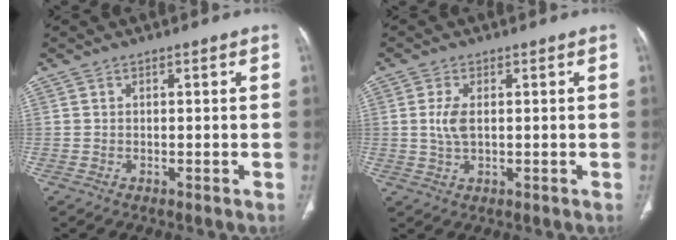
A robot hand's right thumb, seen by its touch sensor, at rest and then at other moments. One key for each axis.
{"total": 3.8, "fx": 0.4, "fy": 1.8, "fz": 3.3, "tx": -0.078, "ty": -0.001, "tz": 0.012}